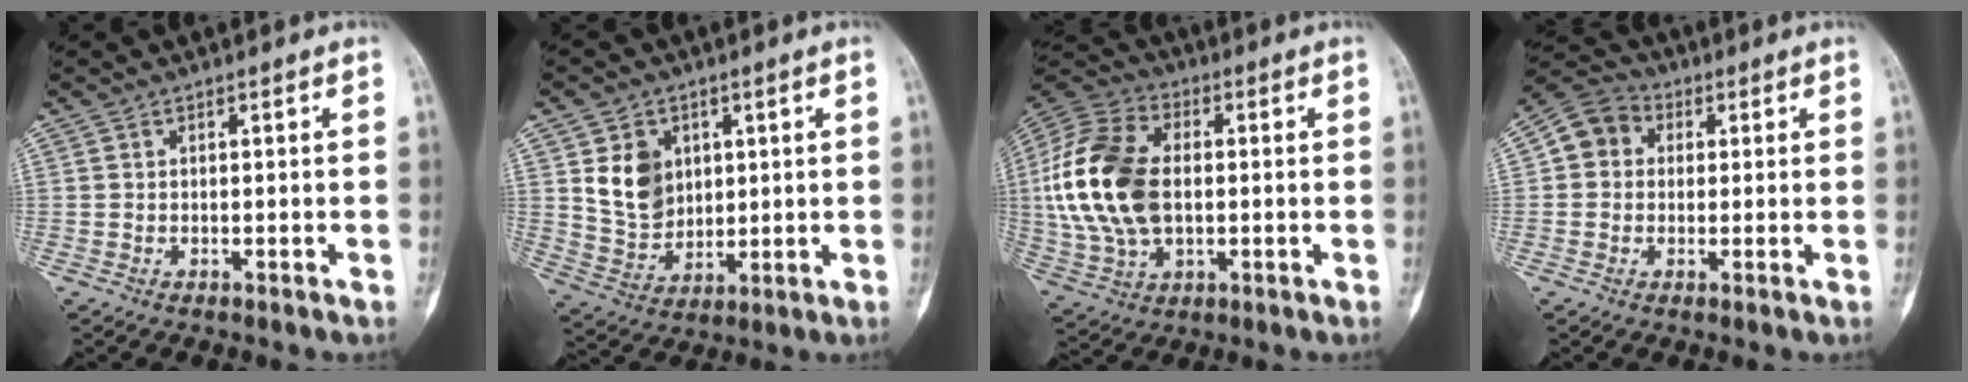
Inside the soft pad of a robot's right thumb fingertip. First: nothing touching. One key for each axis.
{"total": 9.6, "fx": 2.9, "fy": 7.7, "fz": 5.0, "tx": -0.059, "ty": -0.020, "tz": 0.067}
{"total": 20.6, "fx": 0.7, "fy": 13.0, "fz": 16.0, "tx": -0.332, "ty": 0.011, "tz": 0.016}
{"total": 7.1, "fx": 1.2, "fy": 6.2, "fz": 3.4, "tx": -0.040, "ty": 0.019, "tz": 0.007}